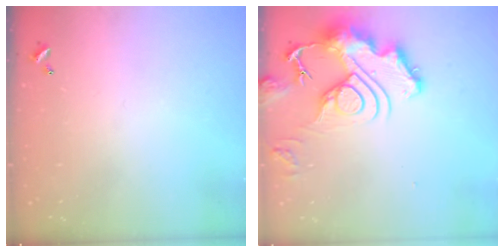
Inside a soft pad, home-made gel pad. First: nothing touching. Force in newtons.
{"total": 16.4, "press": 16.3, "slide": 1.5}